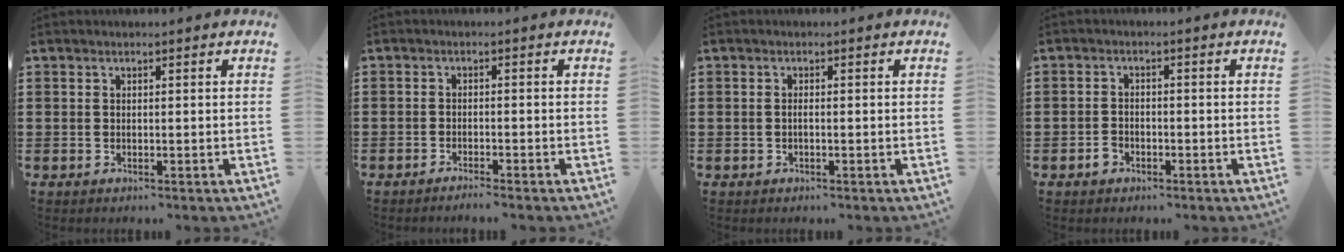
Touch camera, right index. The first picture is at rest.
{"total": 1.7, "force": [-1.6, -0.3, 0.3], "torque": [-0.006, 0.002, -0.033]}
{"total": 0.7, "force": [-0.3, 0.0, 0.6], "torque": [-0.012, -0.005, -0.006]}
{"total": 2.0, "force": [-1.4, 1.2, 0.8], "torque": [-0.017, 0.001, -0.029]}